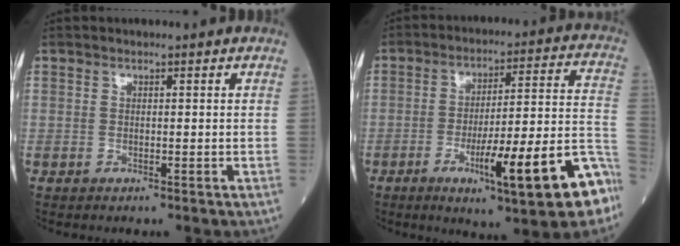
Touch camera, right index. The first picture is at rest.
{"total": 17.9, "force": [-8.2, 1.8, 15.7], "torque": [-0.189, 0.010, -0.111]}